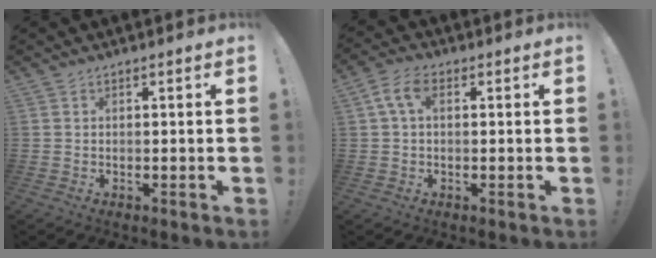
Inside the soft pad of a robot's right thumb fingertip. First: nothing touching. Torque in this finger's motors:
{"motor_torque": [0.23, 0.32, 0.35, -0.09, 0.28]}